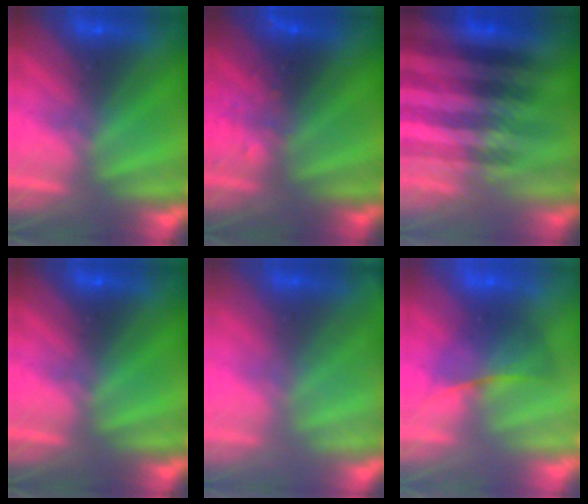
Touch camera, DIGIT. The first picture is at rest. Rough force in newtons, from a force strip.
{"total": 2.9}
{"total": 4.7}
{"total": 0.0}
{"total": 1.8}
{"total": 2.1}